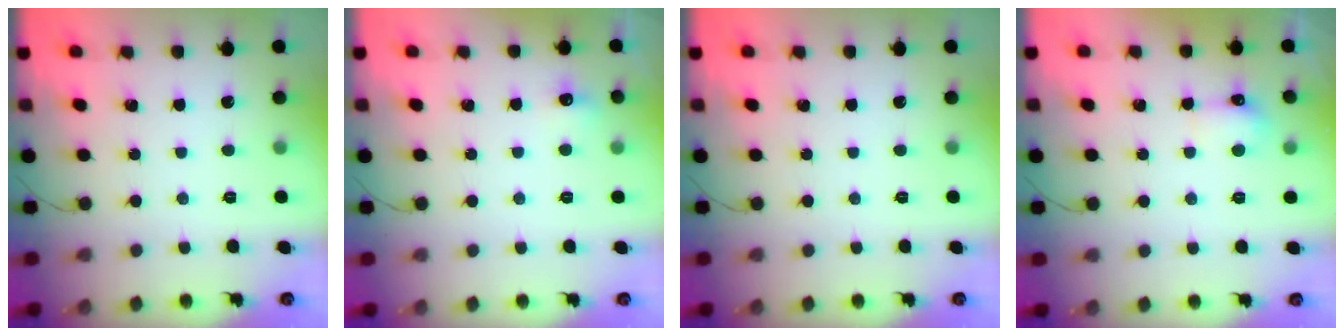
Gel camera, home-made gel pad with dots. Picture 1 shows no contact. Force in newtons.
{"total": 4.6, "press": 4.5, "slide": 1.2}
{"total": 0.0}
{"total": 5.4, "press": 5.3, "slide": 1.2}